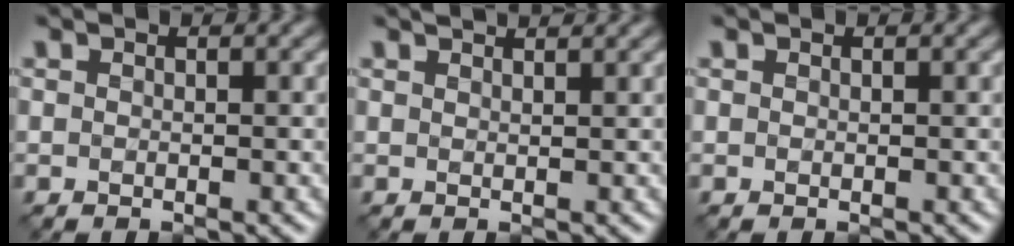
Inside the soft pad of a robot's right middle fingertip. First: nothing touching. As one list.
[{"total": 2.3, "force": [1.9, 0.7, 1.0], "torque": [0.005, 0.010, 0.006]}, {"total": 0.0}]